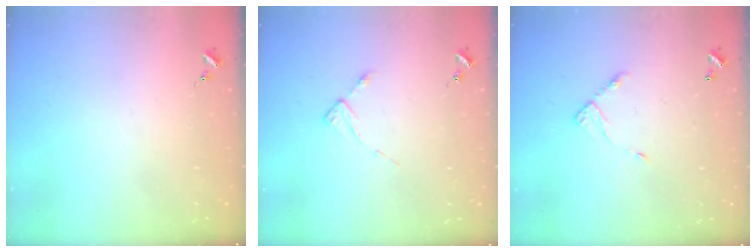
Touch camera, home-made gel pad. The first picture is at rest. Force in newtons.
{"total": 2.7, "press": 2.7, "slide": 0.4}
{"total": 7.3, "press": 7.3, "slide": 0.6}